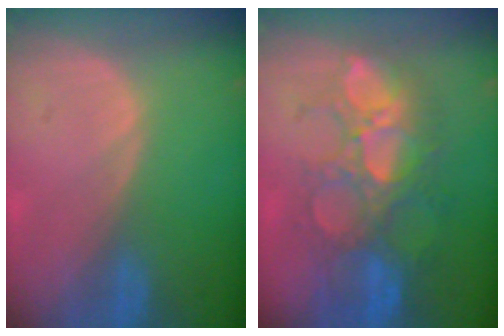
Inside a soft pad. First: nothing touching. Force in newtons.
{"total": 10.5, "press": 9.8, "slide": 4.0}